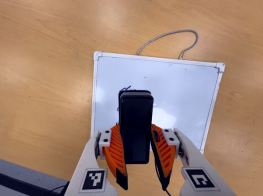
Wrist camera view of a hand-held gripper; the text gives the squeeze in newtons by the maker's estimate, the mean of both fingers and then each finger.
{"total": 8.3, "left": 6.4, "right": 10.3}